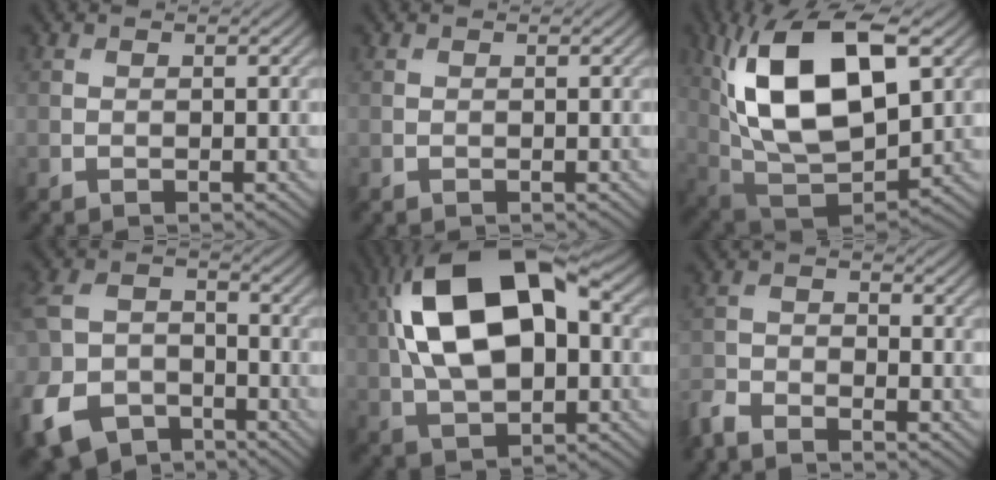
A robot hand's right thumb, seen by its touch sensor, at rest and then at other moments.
{"total": 0.0}
{"total": 17.9, "force": [4.7, 9.2, 14.6], "torque": [-0.284, 0.014, 0.080]}
{"total": 12.2, "force": [-6.6, 8.4, 6.0], "torque": [-0.184, -0.046, -0.127]}
{"total": 16.8, "force": [2.8, 9.2, 13.8], "torque": [-0.258, 0.026, 0.036]}
{"total": 3.5, "force": [-3.2, 0.8, 1.1], "torque": [-0.028, -0.010, -0.080]}